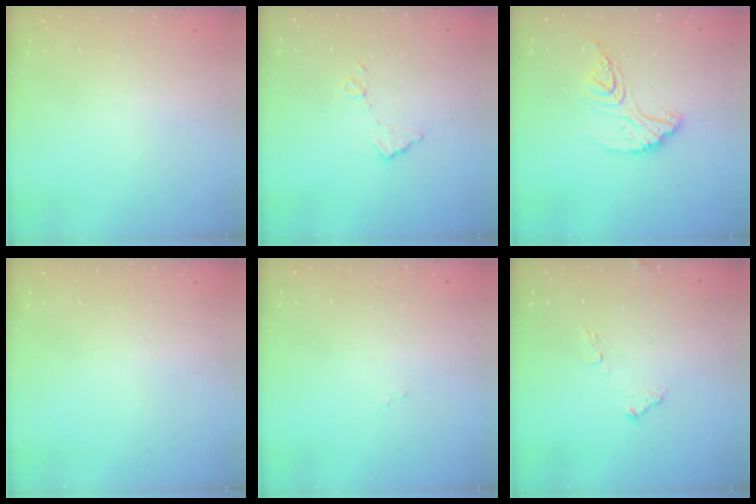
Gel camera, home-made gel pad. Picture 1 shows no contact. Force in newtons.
{"total": 6.8, "press": 6.8, "slide": 0.1}
{"total": 12.7, "press": 12.6, "slide": 1.2}
{"total": 0.0}
{"total": 7.5, "press": 7.5, "slide": 0.6}
{"total": 9.0, "press": 9.0, "slide": 0.6}